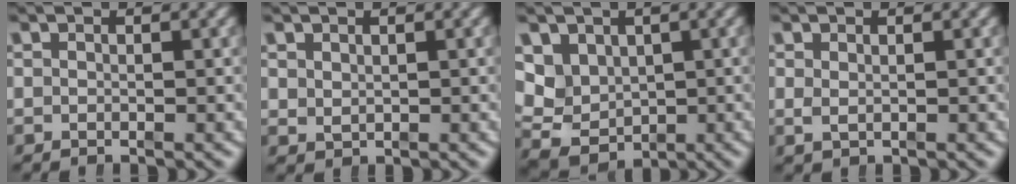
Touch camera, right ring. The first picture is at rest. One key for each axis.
{"total": 0.8, "fx": 0.7, "fy": 0.1, "fz": 0.2, "tx": 0.002, "ty": -0.005, "tz": 0.028}
{"total": 6.9, "fx": -0.1, "fy": 6.1, "fz": 3.3, "tx": -0.099, "ty": -0.040, "tz": 0.014}
{"total": 0.6, "fx": 0.3, "fy": -0.1, "fz": 0.5, "tx": -0.008, "ty": -0.008, "tz": 0.016}